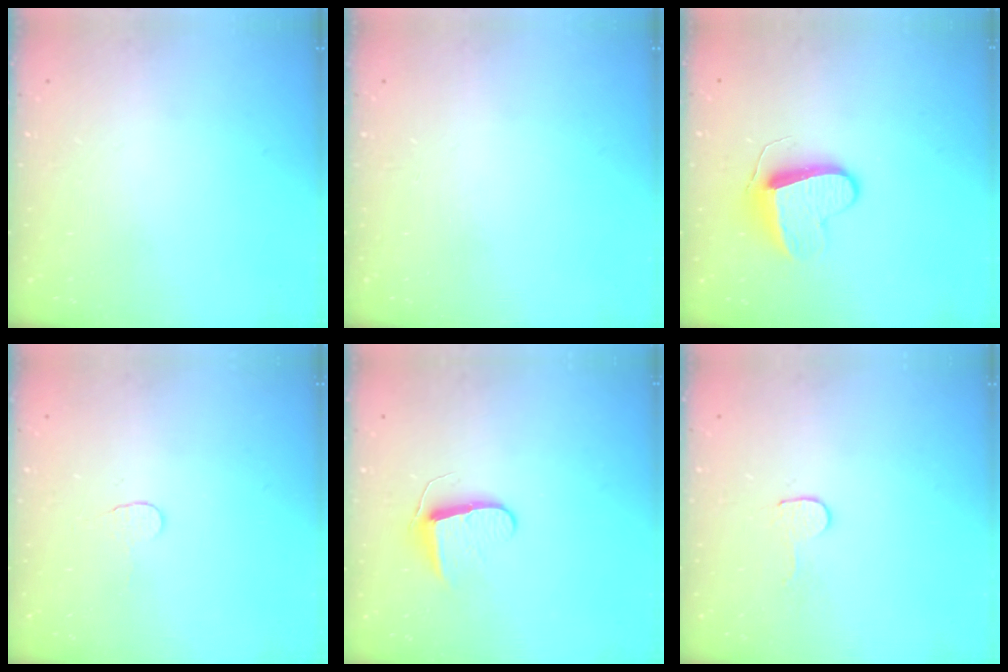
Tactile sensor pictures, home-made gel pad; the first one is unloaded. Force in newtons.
{"total": 0.0}
{"total": 9.3, "press": 9.3, "slide": 0.1}
{"total": 3.9, "press": 3.9, "slide": 0.4}
{"total": 7.2, "press": 7.2, "slide": 0.7}
{"total": 2.7, "press": 2.7, "slide": 0.2}